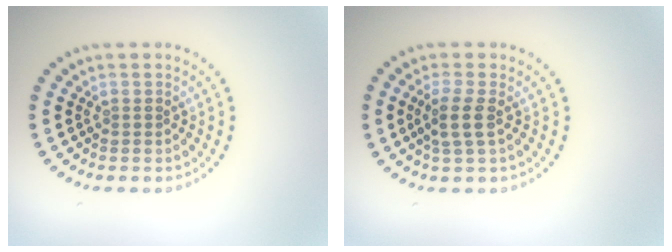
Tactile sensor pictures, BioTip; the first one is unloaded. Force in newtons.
{"total": 2.2, "press": 2.0, "slide": 0.9}